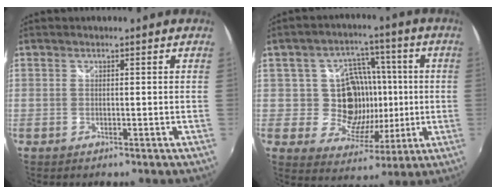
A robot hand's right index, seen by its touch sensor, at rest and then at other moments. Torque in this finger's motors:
{"motor_torque": [0.18, 0.00, 0.18, 0.04]}